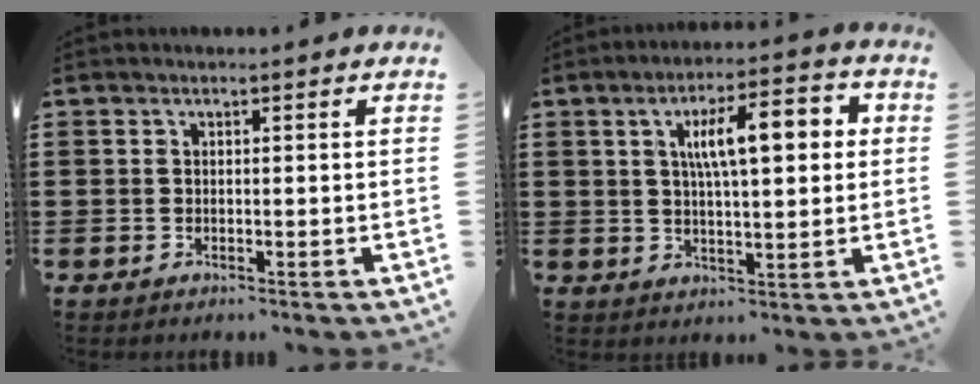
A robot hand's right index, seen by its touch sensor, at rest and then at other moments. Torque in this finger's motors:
{"motor_torque": [1.12, -0.45, 0.53, 0.20]}